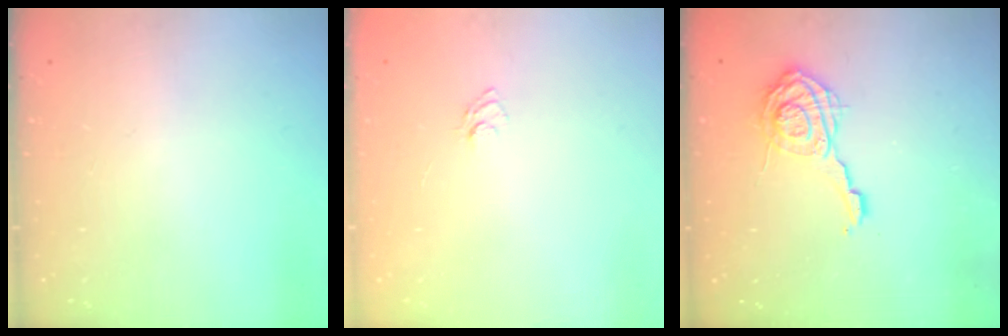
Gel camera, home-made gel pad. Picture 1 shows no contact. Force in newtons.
{"total": 3.7, "press": 3.5, "slide": 1.3}
{"total": 11.2, "press": 11.2, "slide": 1.3}